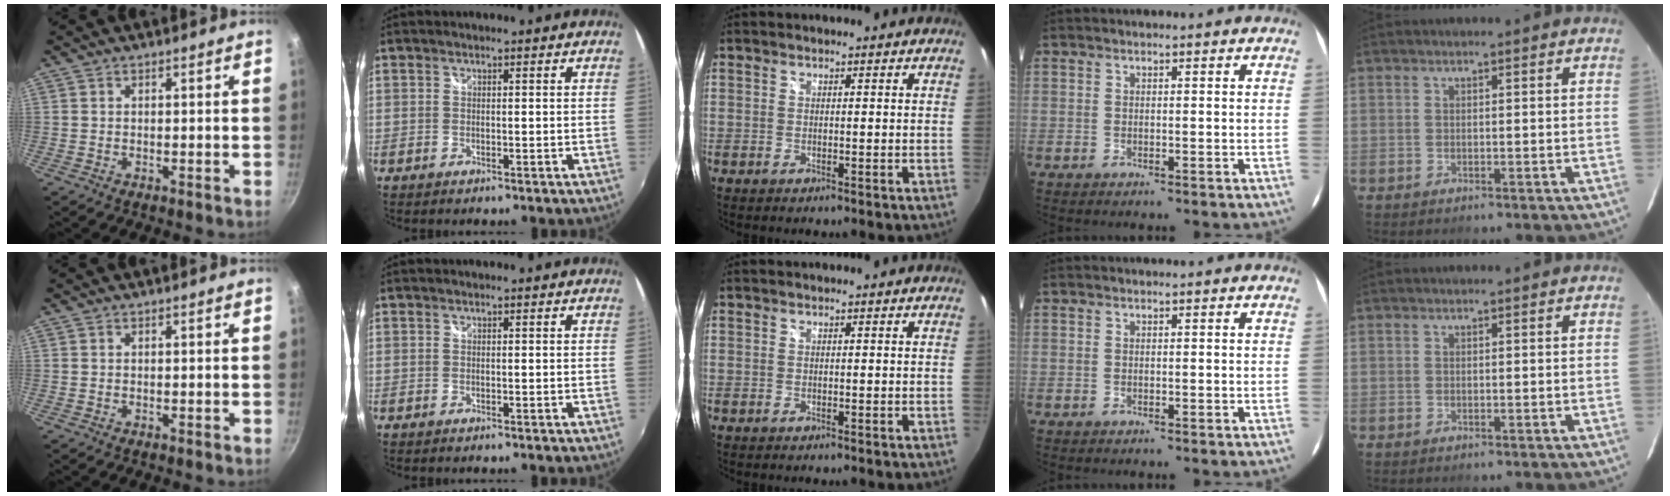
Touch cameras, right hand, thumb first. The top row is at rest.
{}